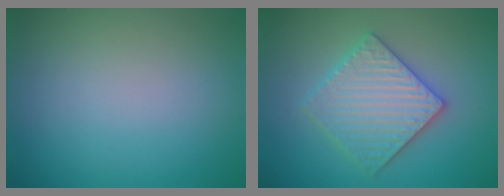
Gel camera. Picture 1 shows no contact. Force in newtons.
{"total": 5.7, "press": 5.6, "slide": 1.1}